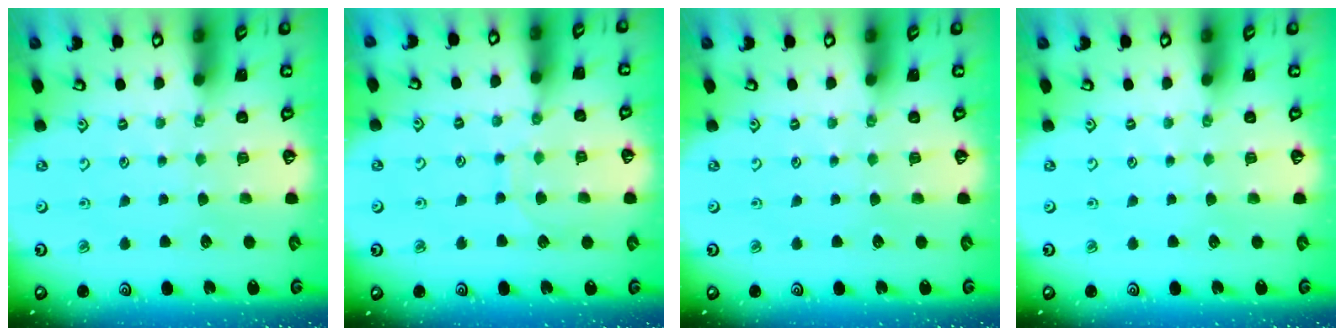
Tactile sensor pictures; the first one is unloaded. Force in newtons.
{"total": 6.7, "press": 6.7, "slide": 0.4}
{"total": 0.0}
{"total": 0.0}